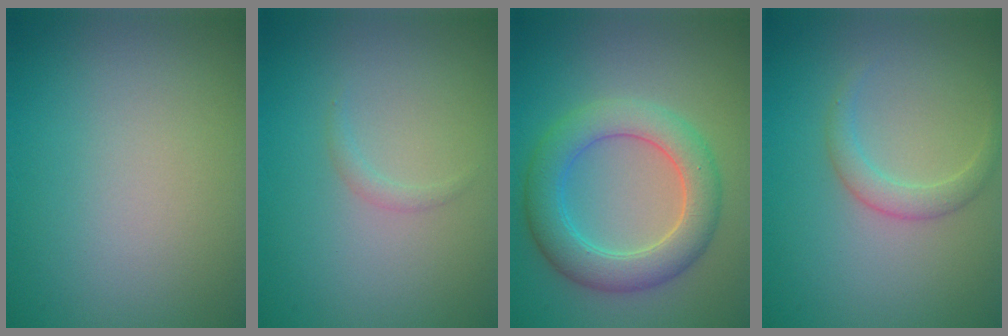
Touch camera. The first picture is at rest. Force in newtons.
{"total": 0.7, "press": 0.7, "slide": 0.1}
{"total": 5.5, "press": 5.5, "slide": 0.1}
{"total": 1.9, "press": 1.9, "slide": 0.1}